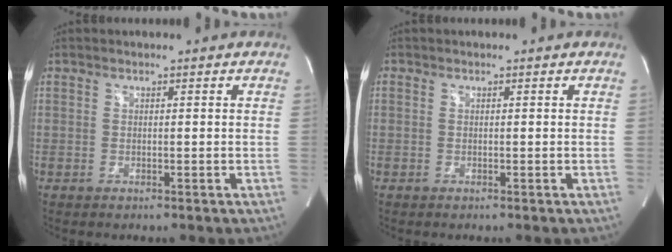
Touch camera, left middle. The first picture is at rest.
{"total": 0.0}